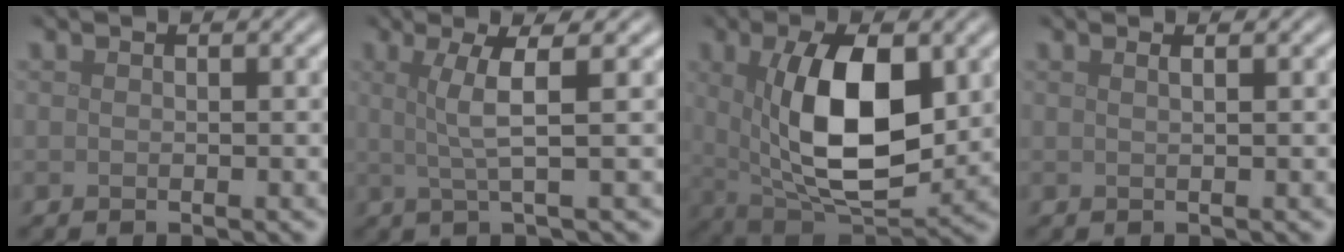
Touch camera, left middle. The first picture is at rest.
{"total": 3.7, "force": [0.8, 0.6, 3.6], "torque": [-0.064, 0.002, 0.016]}
{"total": 10.4, "force": [1.6, 4.8, 9.1], "torque": [-0.162, -0.008, 0.033]}
{"total": 1.6, "force": [0.8, 0.7, 1.1], "torque": [0.000, -0.002, -0.005]}